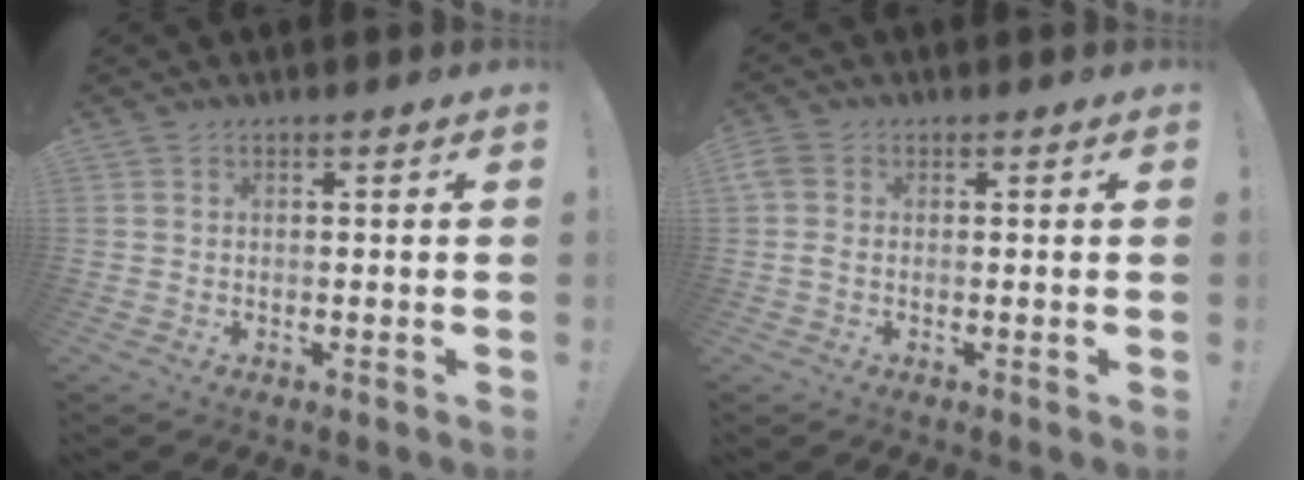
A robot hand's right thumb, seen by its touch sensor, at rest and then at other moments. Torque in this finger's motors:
{"motor_torque": [-0.07, 0.00, 0.44, -0.41, 0.16]}